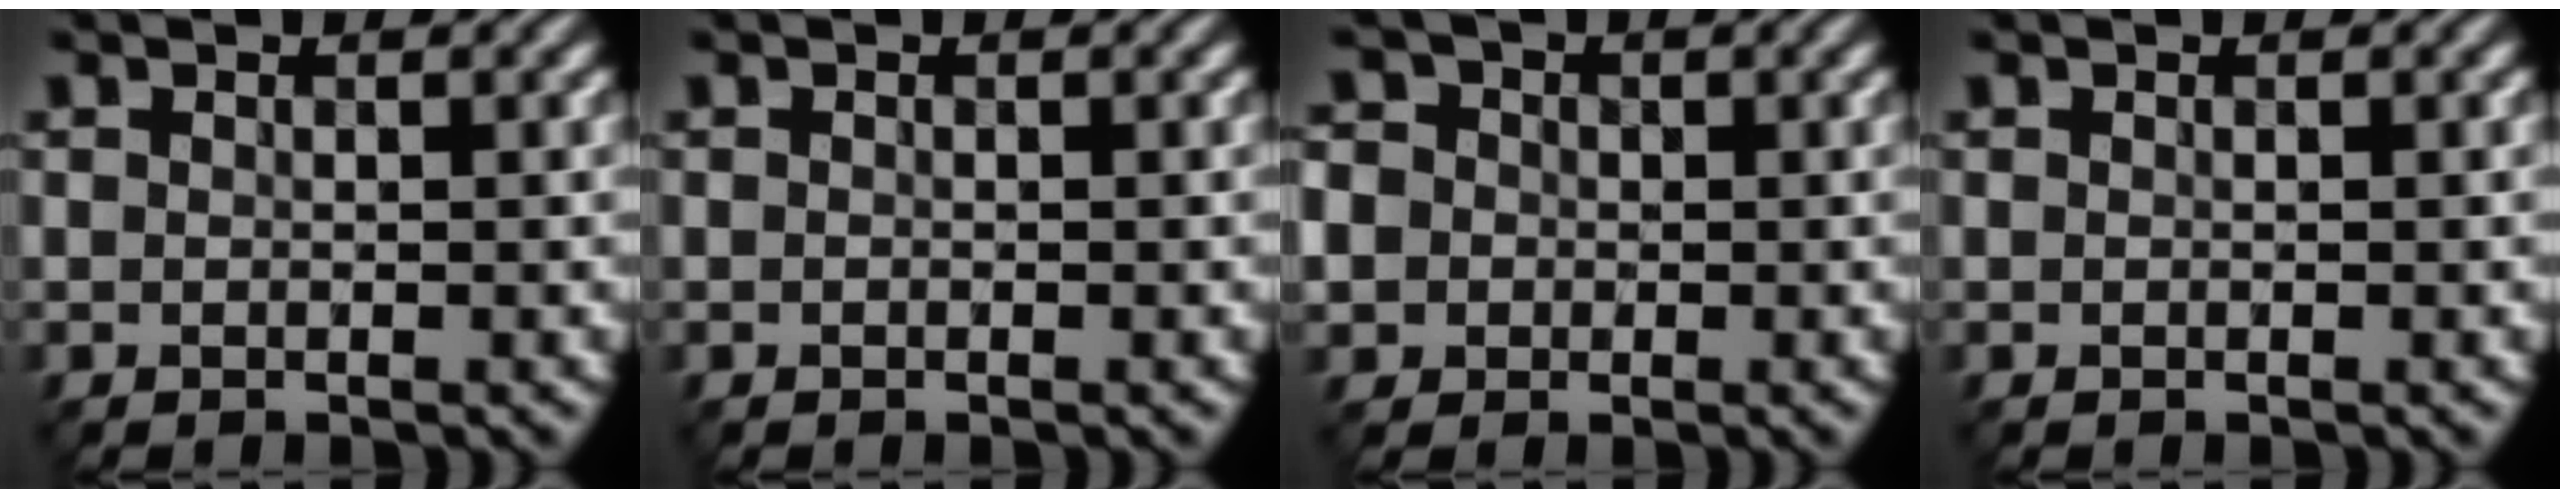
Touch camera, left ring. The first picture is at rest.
{"total": 0.0}
{"total": 7.2, "force": [0.0, 6.6, 2.7], "torque": [-0.061, 0.026, -0.036]}
{"total": 0.0}